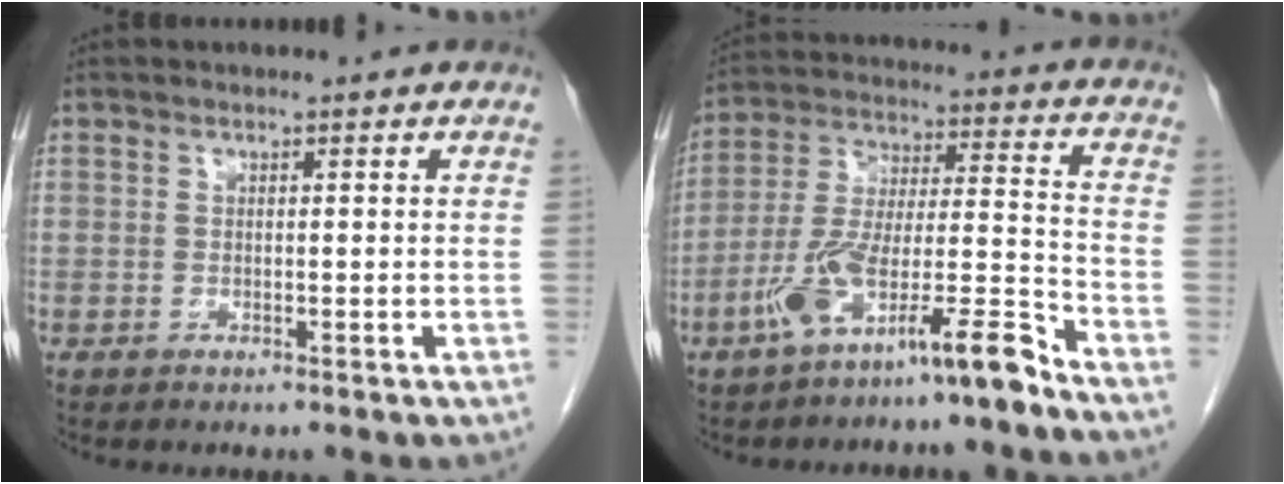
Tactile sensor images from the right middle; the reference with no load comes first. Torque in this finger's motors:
{"motor_torque": [1.10, -1.04, 0.66, 0.10]}